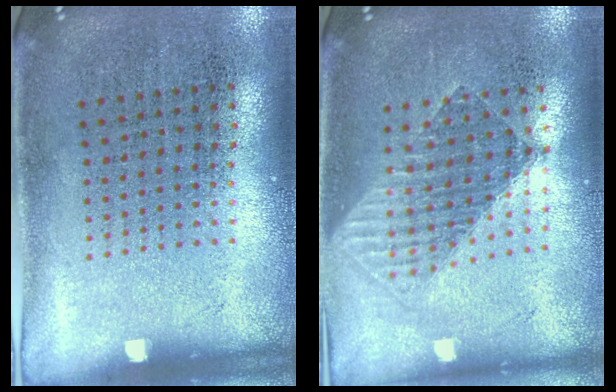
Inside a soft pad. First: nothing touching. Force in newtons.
{"total": 1.6, "press": 1.4, "slide": 0.7}